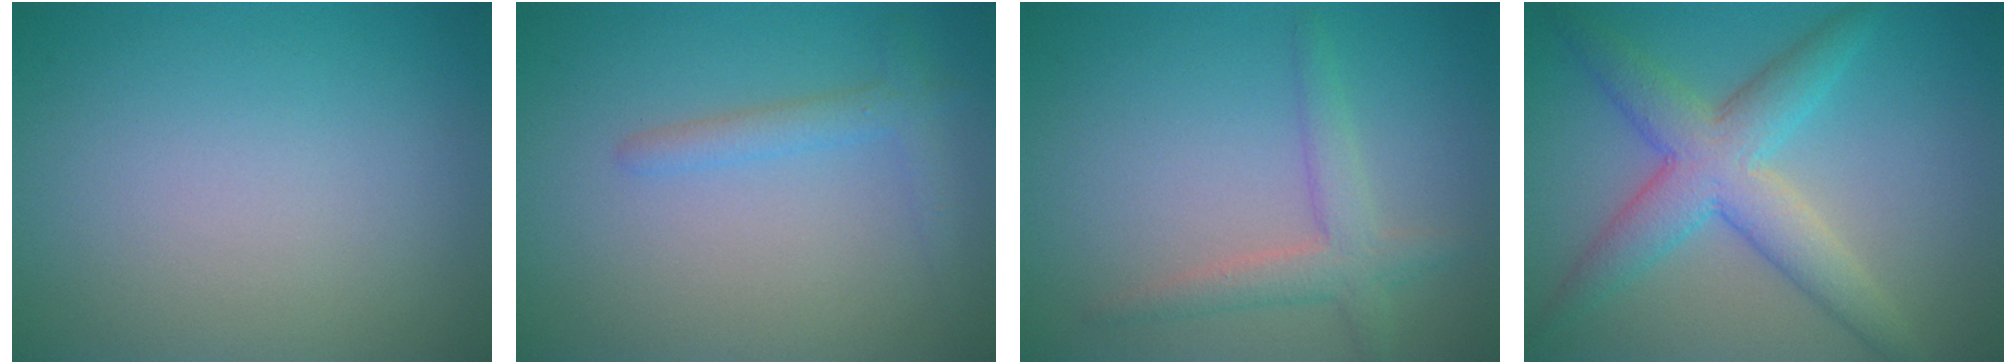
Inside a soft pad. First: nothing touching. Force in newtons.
{"total": 1.9, "press": 1.9, "slide": 0.1}
{"total": 2.8, "press": 2.8, "slide": 0.2}
{"total": 5.8, "press": 5.8, "slide": 0.1}